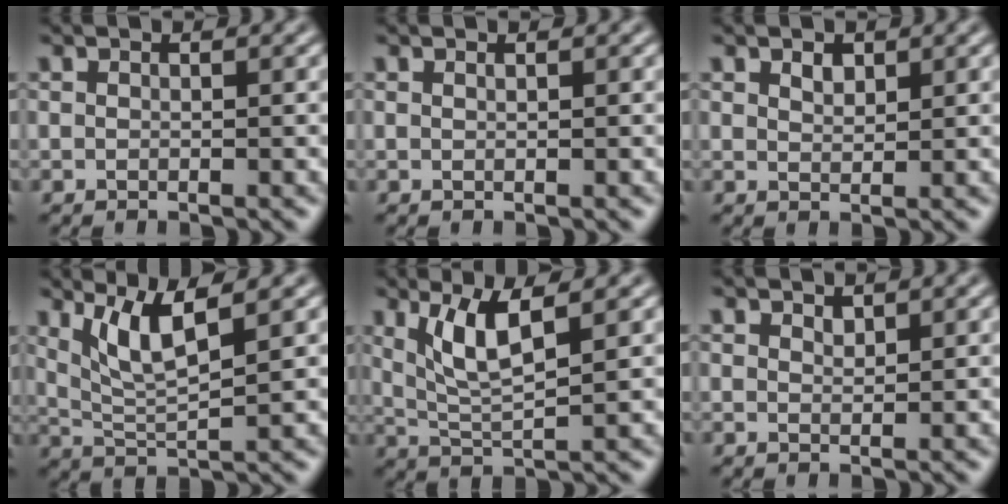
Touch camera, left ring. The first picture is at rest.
{"total": 0.0}
{"total": 1.2, "force": [0.8, 0.6, 0.5], "torque": [-0.011, 0.001, 0.016]}
{"total": 4.5, "force": [2.3, 0.9, 3.7], "torque": [-0.077, -0.006, 0.049]}
{"total": 4.3, "force": [1.8, 0.9, 3.8], "torque": [-0.082, -0.006, 0.040]}
{"total": 0.9, "force": [0.7, 0.4, 0.3], "torque": [-0.005, -0.002, 0.015]}